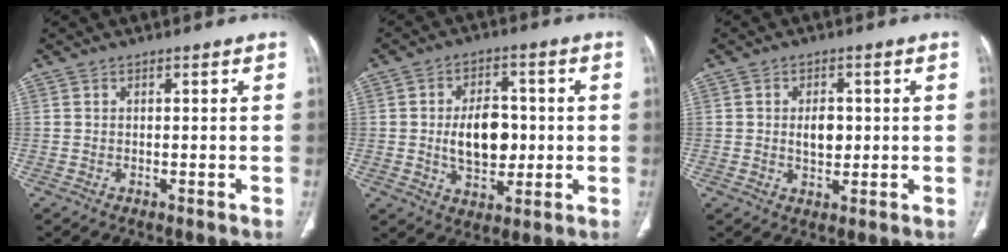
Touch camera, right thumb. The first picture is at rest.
{"total": 10.7, "force": [-0.2, 7.0, 8.1], "torque": [-0.100, 0.006, 0.000]}
{"total": 4.4, "force": [0.3, 2.9, 3.3], "torque": [-0.040, -0.001, 0.007]}